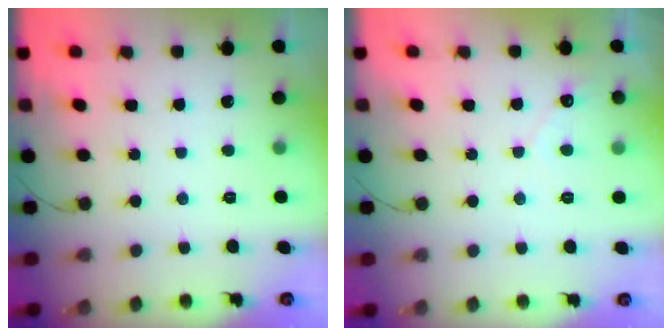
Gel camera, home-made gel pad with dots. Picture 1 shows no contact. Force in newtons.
{"total": 2.4, "press": 2.4, "slide": 0.2}